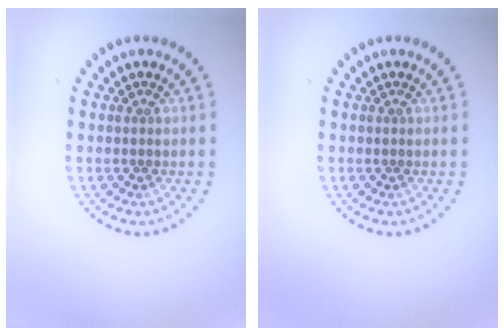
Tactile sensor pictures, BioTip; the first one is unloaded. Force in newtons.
{"total": 0.0}